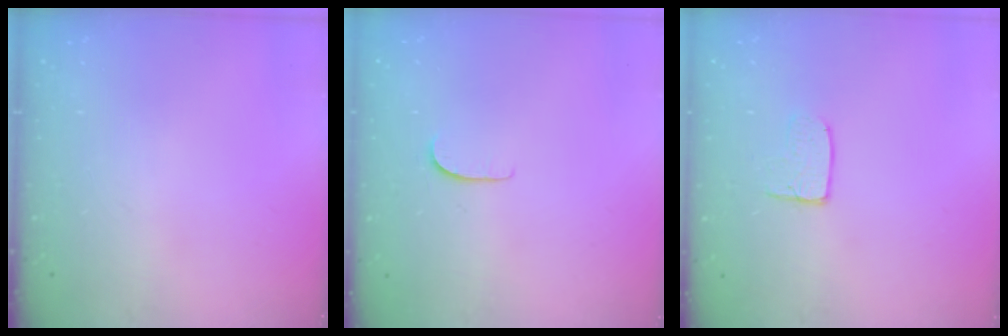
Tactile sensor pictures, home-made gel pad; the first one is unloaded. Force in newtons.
{"total": 4.2, "press": 4.2, "slide": 0.4}
{"total": 5.2, "press": 5.2, "slide": 0.5}